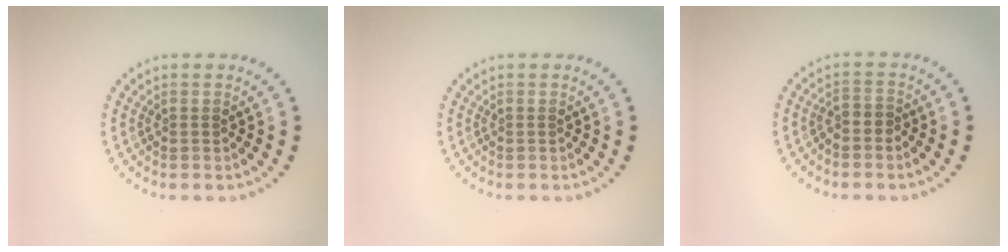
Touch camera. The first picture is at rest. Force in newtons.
{"total": 0.0}
{"total": 1.1, "press": 0.8, "slide": 0.8}